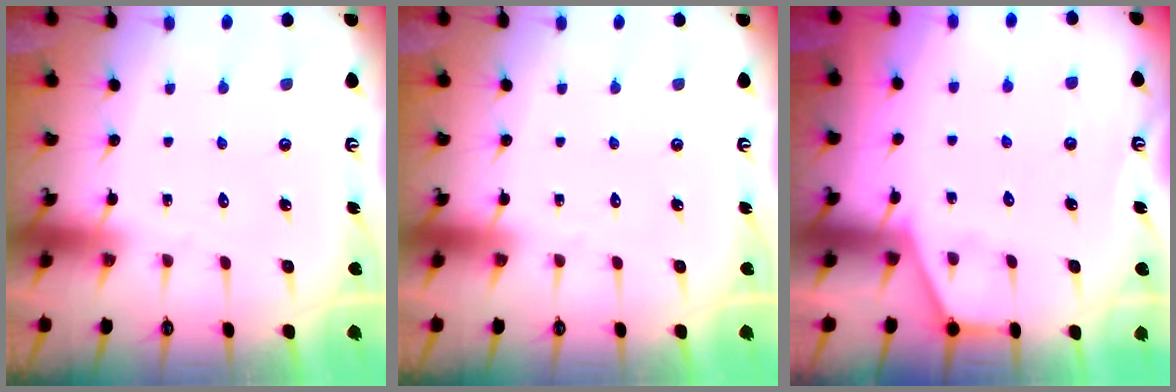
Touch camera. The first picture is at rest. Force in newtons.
{"total": 0.0}
{"total": 2.6, "press": 2.6, "slide": 0.3}